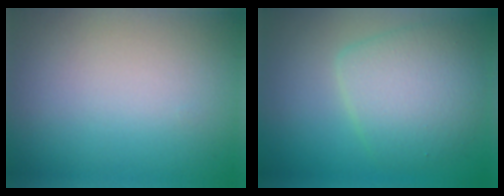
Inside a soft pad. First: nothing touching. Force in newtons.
{"total": 5.3, "press": 5.3, "slide": 0.1}